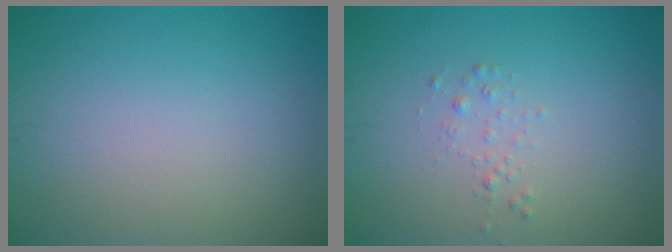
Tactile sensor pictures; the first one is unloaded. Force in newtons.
{"total": 0.8, "press": 0.8, "slide": 0.1}